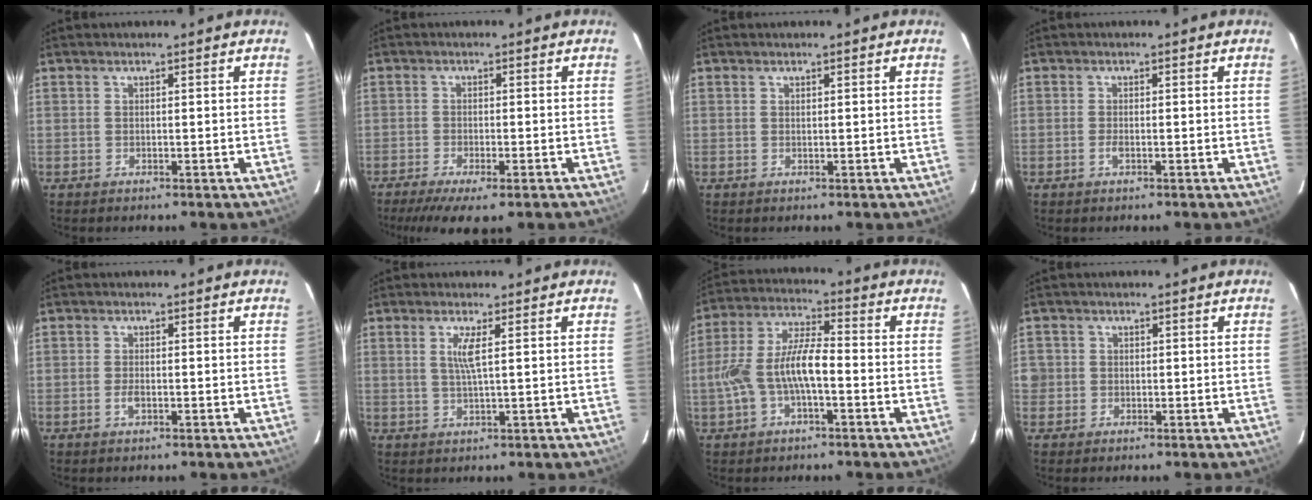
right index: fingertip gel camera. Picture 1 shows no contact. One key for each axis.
{"total": 9.3, "fx": -6.7, "fy": 1.9, "fz": 6.1, "tx": -0.132, "ty": -0.036, "tz": -0.108}
{"total": 0.0}
{"total": 1.2, "fx": -0.5, "fy": 0.5, "fz": 1.0, "tx": -0.021, "ty": 0.000, "tz": -0.010}
{"total": 1.8, "fx": -0.7, "fy": 0.8, "fz": 1.4, "tx": -0.030, "ty": -0.001, "tz": -0.013}
{"total": 3.1, "fx": 0.9, "fy": -0.3, "fz": 2.9, "tx": -0.059, "ty": -0.004, "tz": 0.017}
{"total": 10.8, "fx": -2.8, "fy": 3.8, "fz": 9.7, "tx": -0.205, "ty": 0.011, "tz": -0.049}
{"total": 2.6, "fx": -0.5, "fy": 2.5, "fz": 0.3, "tx": -0.001, "ty": 0.007, "tz": -0.010}